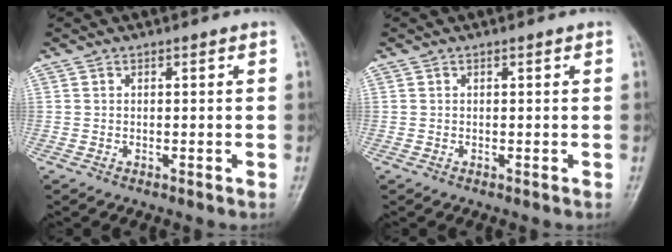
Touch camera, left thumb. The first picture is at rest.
{"total": 0.0}